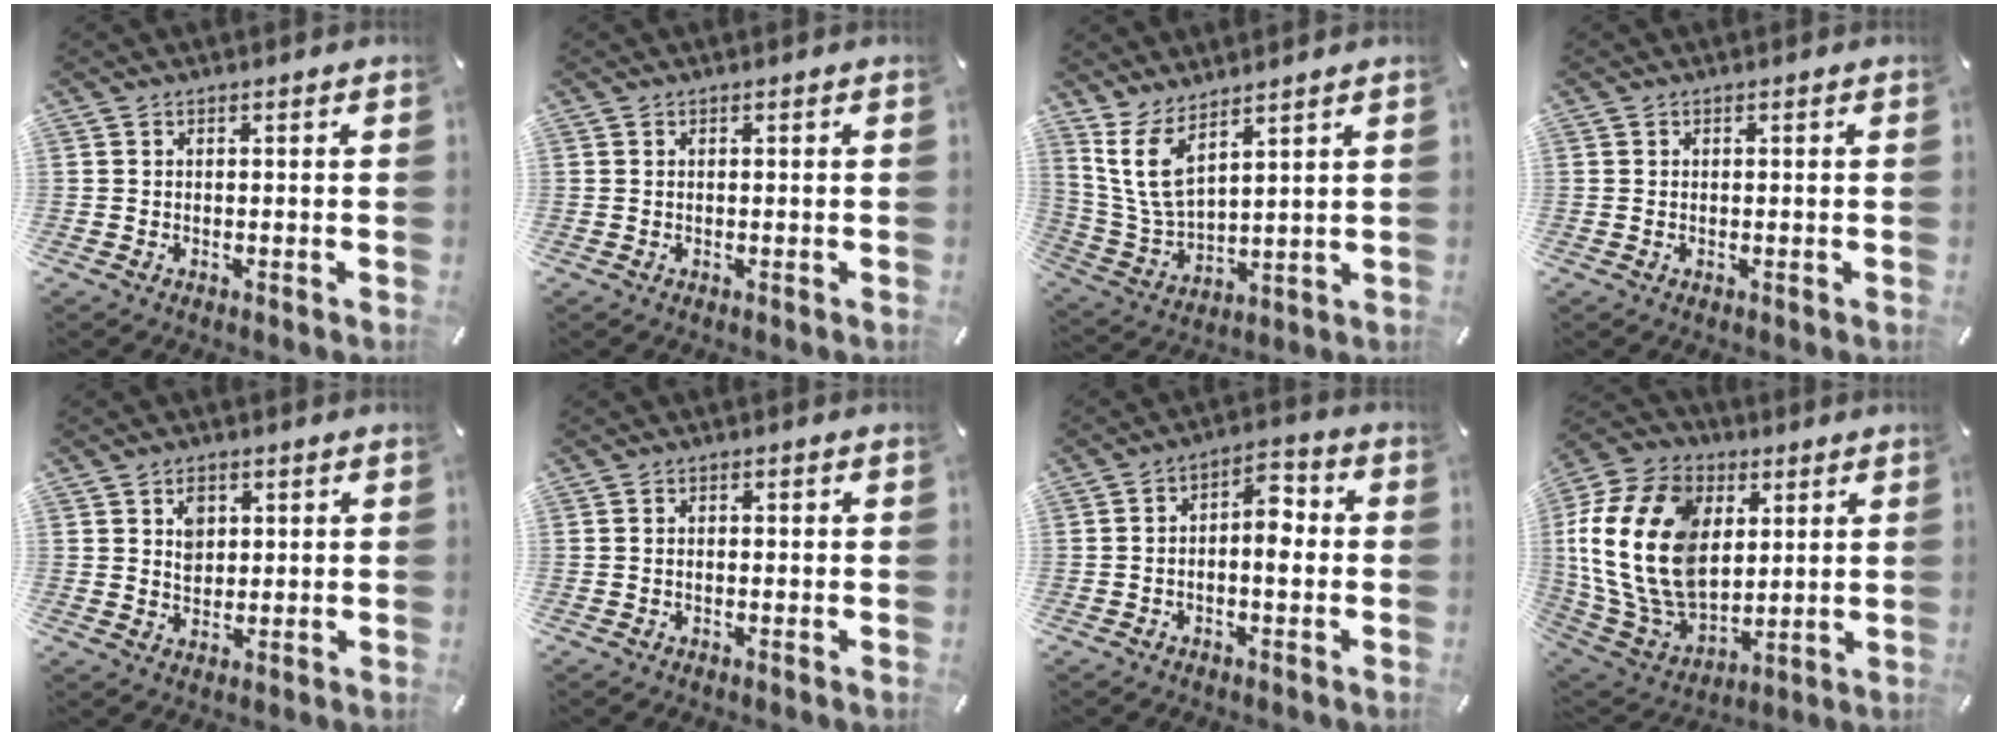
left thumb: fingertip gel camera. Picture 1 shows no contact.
{"total": 0.0}
{"total": 9.5, "force": [6.3, 3.9, 5.9], "torque": [-0.152, -0.030, 0.117]}
{"total": 0.0}
{"total": 4.1, "force": [1.4, 3.5, 1.7], "torque": [-0.018, -0.002, 0.019]}
{"total": 1.3, "force": [-0.2, 0.9, 0.9], "torque": [-0.018, 0.004, -0.006]}
{"total": 6.4, "force": [-1.2, 3.6, 5.1], "torque": [-0.072, 0.011, -0.025]}
{"total": 22.7, "force": [4.5, 16.6, 14.9], "torque": [-0.332, -0.018, 0.081]}